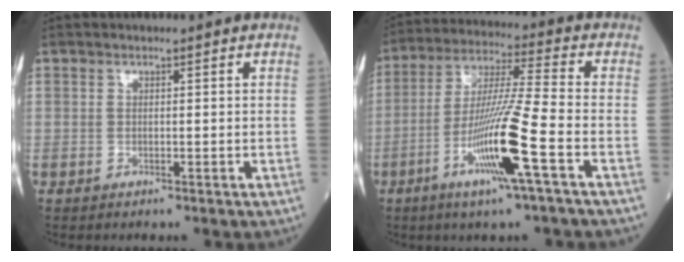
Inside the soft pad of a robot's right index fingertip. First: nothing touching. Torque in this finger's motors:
{"motor_torque": [1.80, -0.34, 0.99, 0.21]}